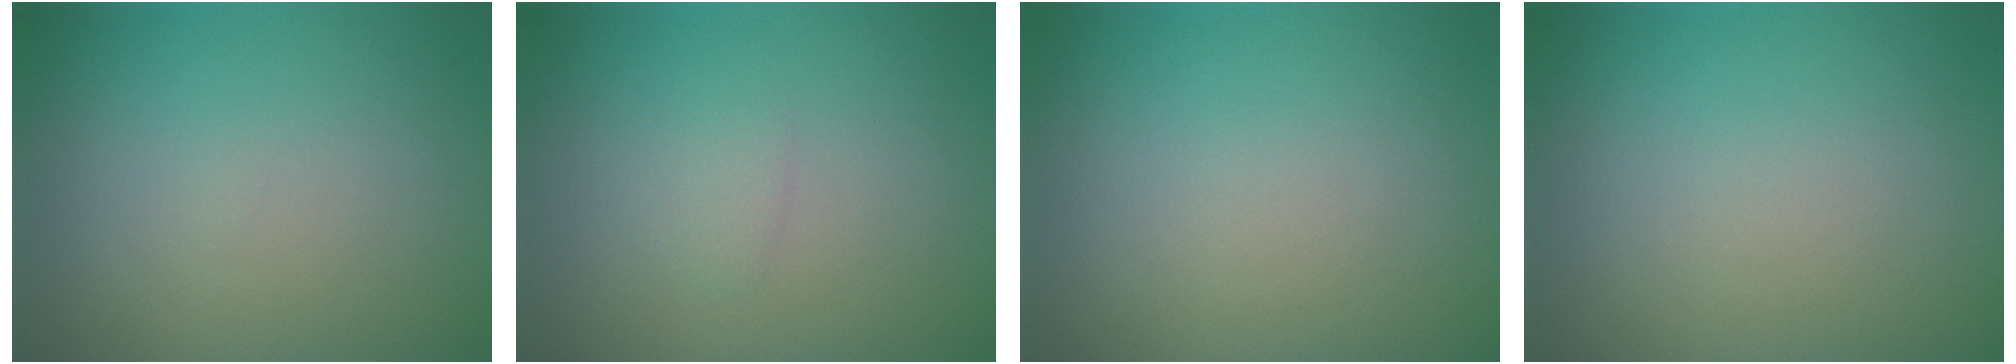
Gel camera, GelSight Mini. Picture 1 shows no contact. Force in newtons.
{"total": 0.9, "press": 0.9, "slide": 0.1}
{"total": 0.0}
{"total": 0.0}